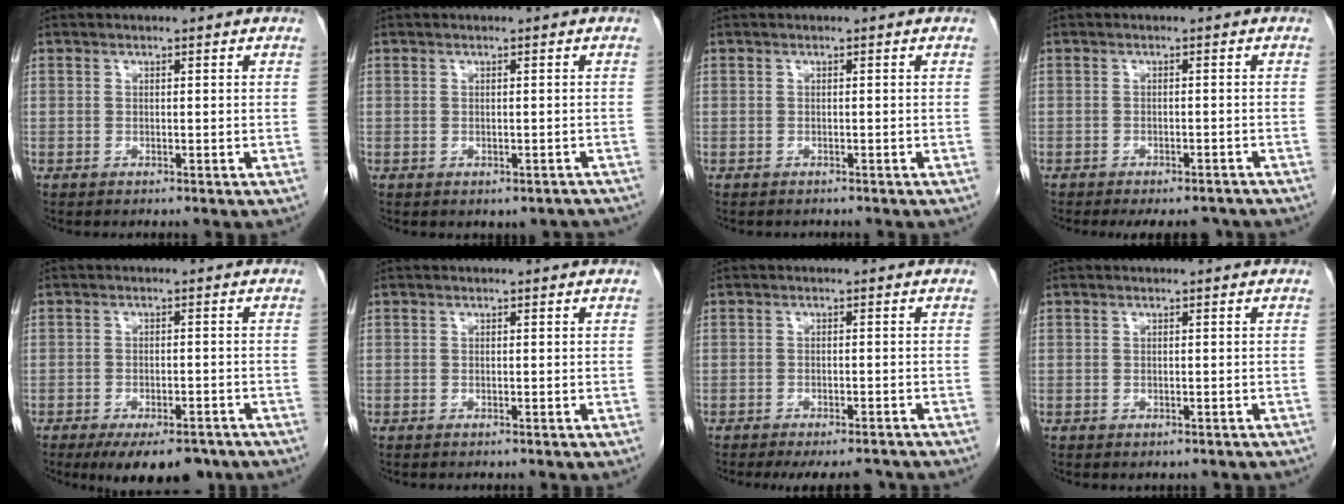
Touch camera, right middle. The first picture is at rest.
{"total": 2.1, "force": [-1.5, 1.2, 0.7], "torque": [-0.005, 0.005, -0.014]}
{"total": 1.4, "force": [-1.3, 0.6, 0.3], "torque": [-0.010, -0.001, -0.015]}
{"total": 7.1, "force": [-6.3, 2.3, 2.4], "torque": [-0.023, -0.005, -0.073]}
{"total": 9.7, "force": [-7.4, 3.6, 5.3], "torque": [-0.069, -0.009, -0.104]}
{"total": 0.0}
{"total": 7.8, "force": [-7.1, 1.8, 2.9], "torque": [-0.033, -0.007, -0.088]}
{"total": 0.6, "force": [-0.4, 0.4, 0.2], "torque": [-0.003, 0.001, -0.003]}